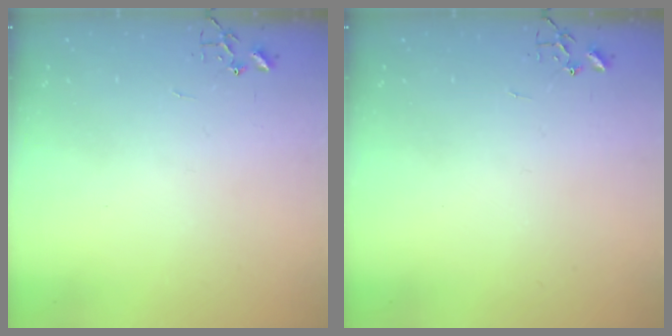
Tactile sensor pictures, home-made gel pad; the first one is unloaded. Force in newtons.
{"total": 0.0}